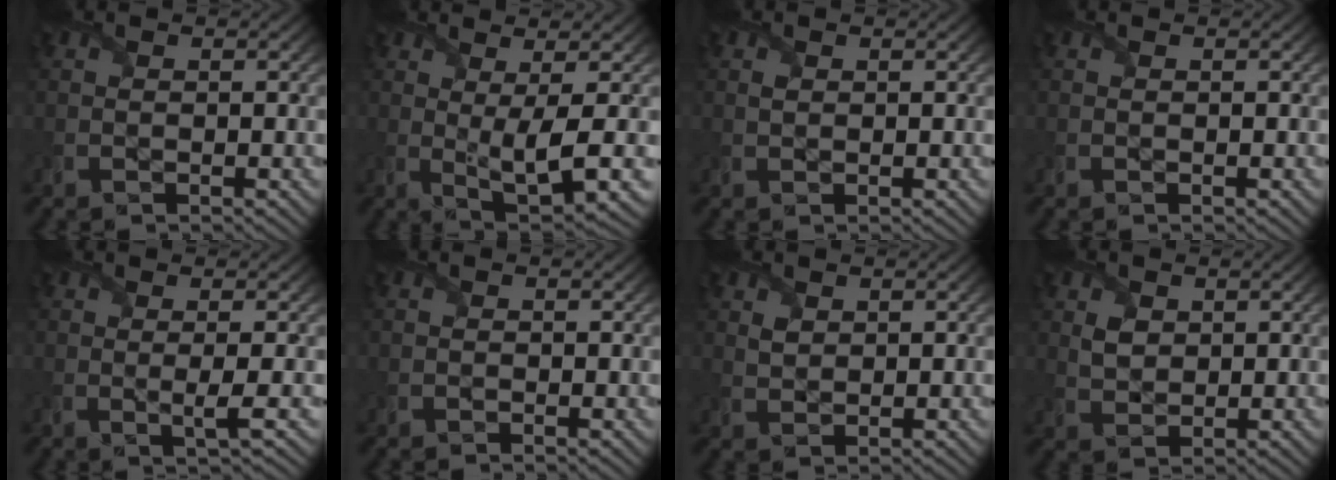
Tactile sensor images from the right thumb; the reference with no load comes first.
{"total": 6.5, "force": [0.6, 1.4, 6.4], "torque": [-0.116, 0.002, 0.015]}
{"total": 0.7, "force": [0.3, 0.5, 0.4], "torque": [-0.012, -0.001, 0.006]}
{"total": 0.0}
{"total": 2.6, "force": [0.3, 0.2, 2.6], "torque": [-0.049, 0.005, -0.001]}
{"total": 0.0}
{"total": 1.6, "force": [1.0, 1.0, 0.7], "torque": [-0.020, -0.002, 0.023]}
{"total": 2.6, "force": [1.0, 2.0, 1.4], "torque": [-0.036, -0.004, 0.022]}